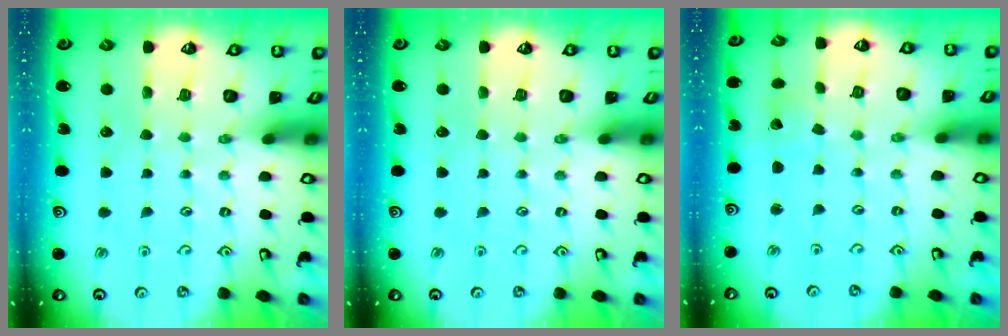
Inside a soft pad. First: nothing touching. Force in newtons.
{"total": 0.0}
{"total": 1.6, "press": 1.6, "slide": 0.2}